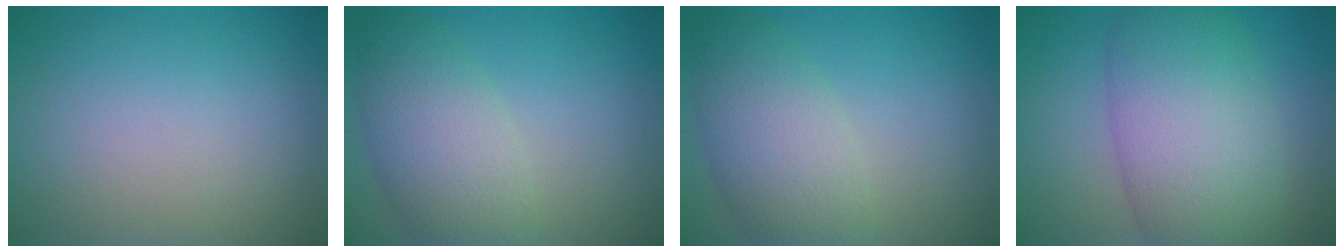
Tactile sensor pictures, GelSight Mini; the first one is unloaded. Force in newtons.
{"total": 5.5, "press": 5.5, "slide": 0.3}
{"total": 5.5, "press": 5.5, "slide": 0.3}
{"total": 9.5, "press": 9.5, "slide": 0.3}